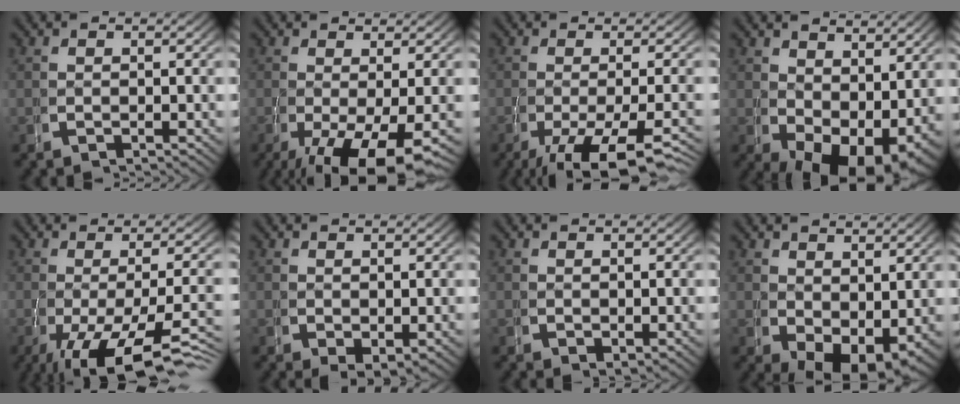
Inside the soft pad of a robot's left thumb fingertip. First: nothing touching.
{"total": 7.3, "force": [-2.9, 3.0, 5.9], "torque": [-0.107, -0.038, -0.020]}
{"total": 6.8, "force": [-3.7, 2.4, 5.2], "torque": [-0.088, -0.022, -0.038]}
{"total": 7.3, "force": [-1.0, 4.7, 5.5], "torque": [-0.084, -0.046, 0.015]}
{"total": 9.1, "force": [-4.5, 3.8, 6.9], "torque": [-0.121, -0.030, -0.043]}
{"total": 1.5, "force": [0.4, 1.1, 1.0], "torque": [-0.018, -0.016, 0.020]}
{"total": 0.9, "force": [0.5, 0.5, 0.5], "torque": [-0.009, -0.008, 0.016]}
{"total": 5.6, "force": [-0.7, 3.7, 4.1], "torque": [-0.063, -0.040, 0.017]}